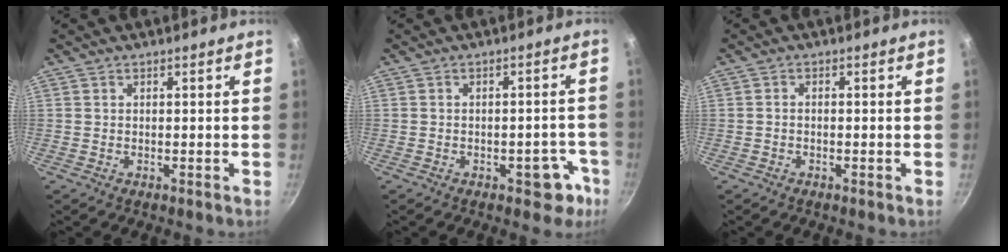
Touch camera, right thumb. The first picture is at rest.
{"total": 5.5, "force": [-2.9, 2.9, 3.6], "torque": [-0.018, 0.028, -0.033]}
{"total": 0.7, "force": [-0.3, 0.4, 0.5], "torque": [-0.006, 0.004, -0.009]}